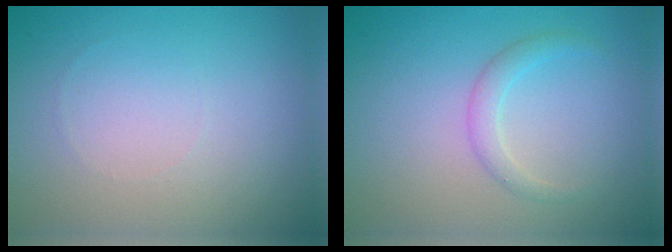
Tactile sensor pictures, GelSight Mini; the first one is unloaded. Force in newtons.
{"total": 1.5, "press": 1.5, "slide": 0.1}